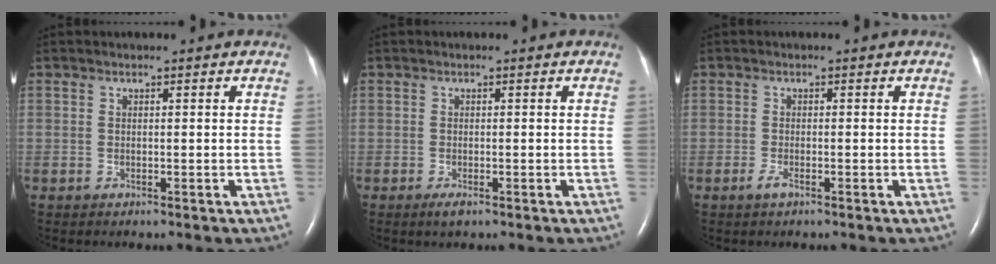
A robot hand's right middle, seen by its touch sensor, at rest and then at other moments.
{"total": 1.4, "force": [-0.8, 0.3, 1.1], "torque": [-0.027, -0.005, -0.014]}
{"total": 1.3, "force": [-0.8, 0.2, 1.0], "torque": [-0.026, -0.003, -0.017]}